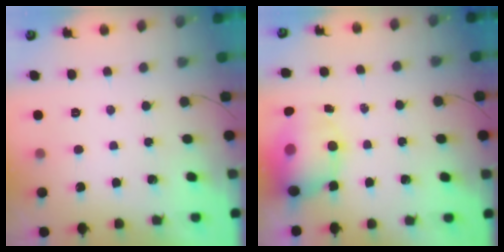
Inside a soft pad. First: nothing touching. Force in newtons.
{"total": 11.6, "press": 11.1, "slide": 3.1}